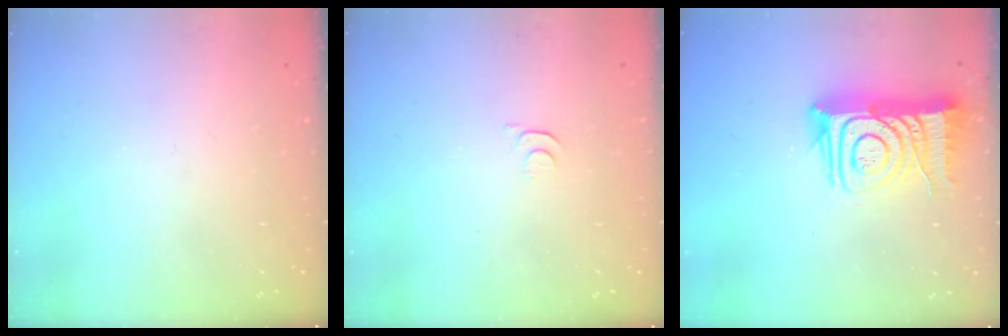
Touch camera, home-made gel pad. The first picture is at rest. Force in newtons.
{"total": 3.3, "press": 3.2, "slide": 0.4}
{"total": 15.9, "press": 15.8, "slide": 1.6}